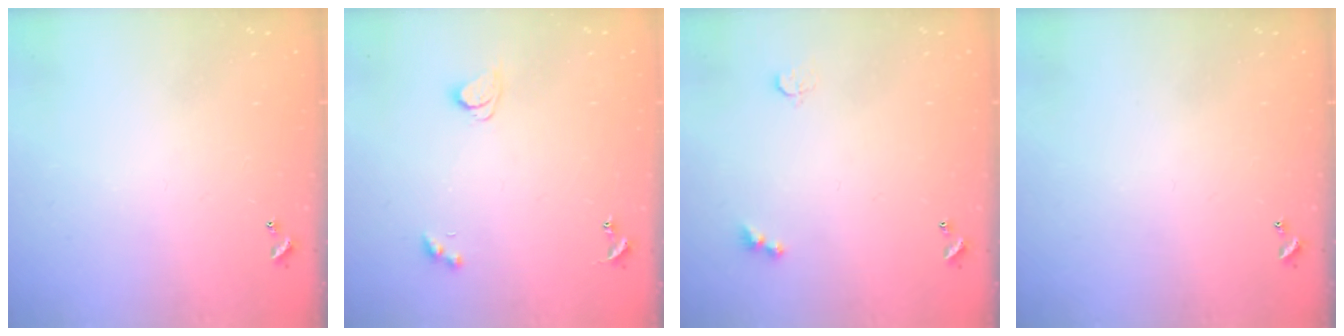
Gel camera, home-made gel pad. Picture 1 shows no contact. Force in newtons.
{"total": 2.4, "press": 2.3, "slide": 0.6}
{"total": 2.9, "press": 2.8, "slide": 0.7}
{"total": 0.0}